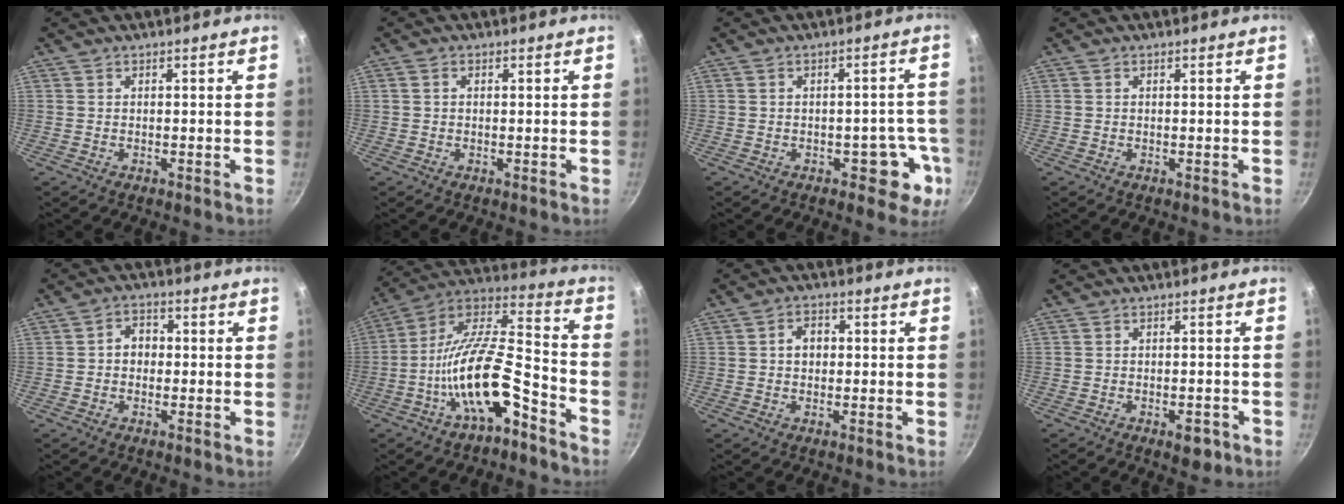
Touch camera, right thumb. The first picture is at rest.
{"total": 0.9, "force": [0.3, 0.7, 0.6], "torque": [-0.010, 0.004, 0.005]}
{"total": 6.5, "force": [-2.4, 4.2, 4.3], "torque": [0.001, 0.030, -0.019]}
{"total": 0.0}
{"total": 4.2, "force": [-0.1, 3.5, 2.4], "torque": [-0.014, 0.012, -0.008]}
{"total": 19.0, "force": [-8.6, 7.0, 15.4], "torque": [-0.261, 0.062, -0.162]}
{"total": 3.8, "force": [0.3, 3.0, 2.4], "torque": [-0.021, 0.010, 0.001]}
{"total": 3.7, "force": [-1.8, 1.9, 2.6], "torque": [-0.024, 0.013, -0.015]}